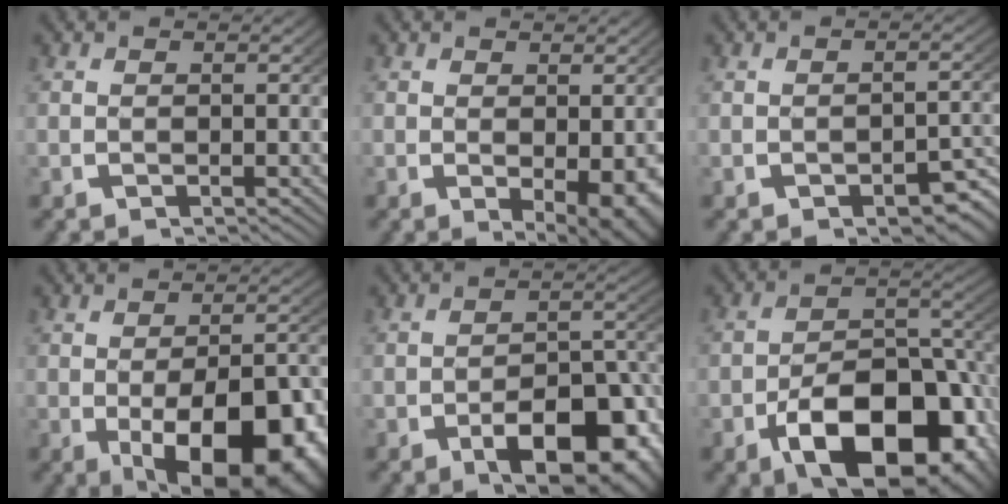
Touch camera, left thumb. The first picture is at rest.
{"total": 3.9, "force": [-0.3, 1.8, 3.5], "torque": [-0.052, -0.024, 0.012]}
{"total": 3.2, "force": [-1.5, 1.6, 2.3], "torque": [-0.026, -0.012, -0.017]}
{"total": 13.3, "force": [-3.9, 7.4, 10.4], "torque": [-0.161, -0.054, -0.026]}
{"total": 8.8, "force": [-3.2, 4.7, 6.7], "torque": [-0.093, -0.032, -0.033]}
{"total": 14.5, "force": [-4.8, 8.6, 10.7], "torque": [-0.177, -0.051, -0.050]}